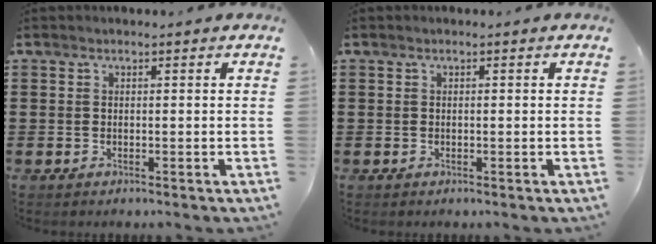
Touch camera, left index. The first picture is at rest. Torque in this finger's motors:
{"motor_torque": [-0.31, 0.07, 0.03, -0.01]}